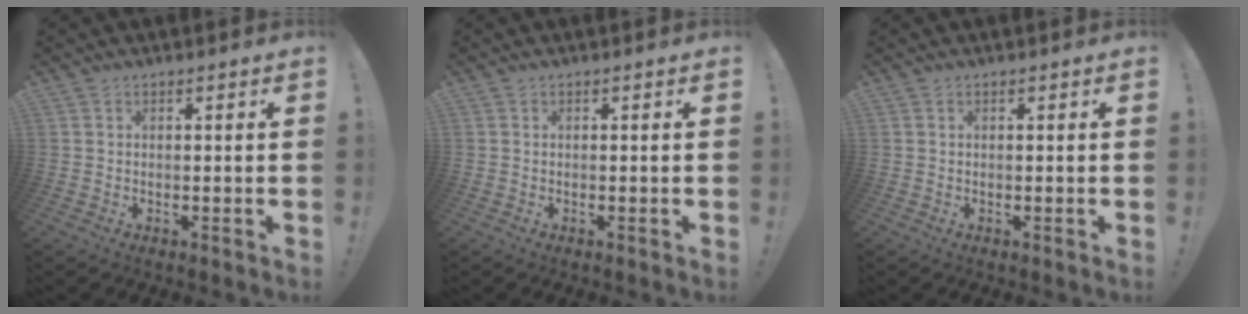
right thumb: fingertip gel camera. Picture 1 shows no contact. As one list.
[{"total": 0.0}, {"total": 0.0}]